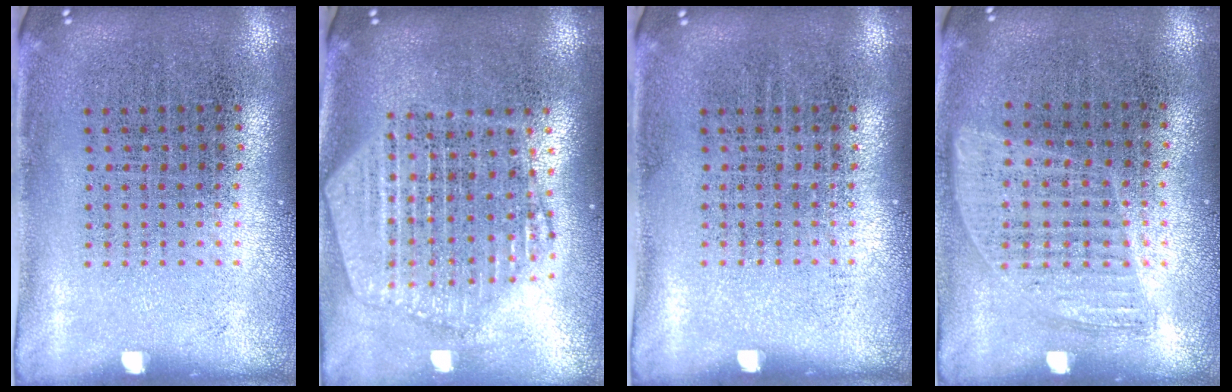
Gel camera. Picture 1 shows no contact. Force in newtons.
{"total": 2.4, "press": 2.0, "slide": 1.2}
{"total": 0.0}
{"total": 0.9, "press": 0.8, "slide": 0.4}